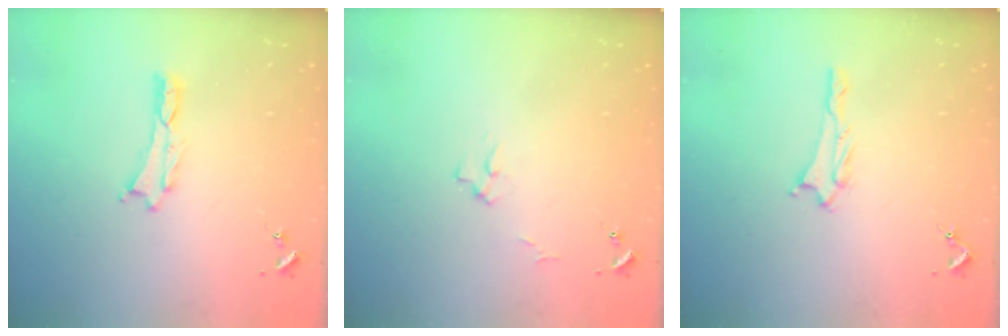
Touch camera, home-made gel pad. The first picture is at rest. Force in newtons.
{"total": 2.7, "press": 2.7, "slide": 0.3}
{"total": 1.1, "press": 1.0, "slide": 0.1}